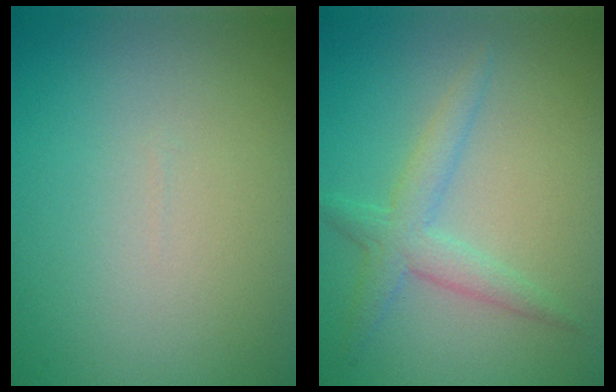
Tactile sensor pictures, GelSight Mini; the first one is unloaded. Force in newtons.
{"total": 2.8, "press": 2.8, "slide": 0.1}